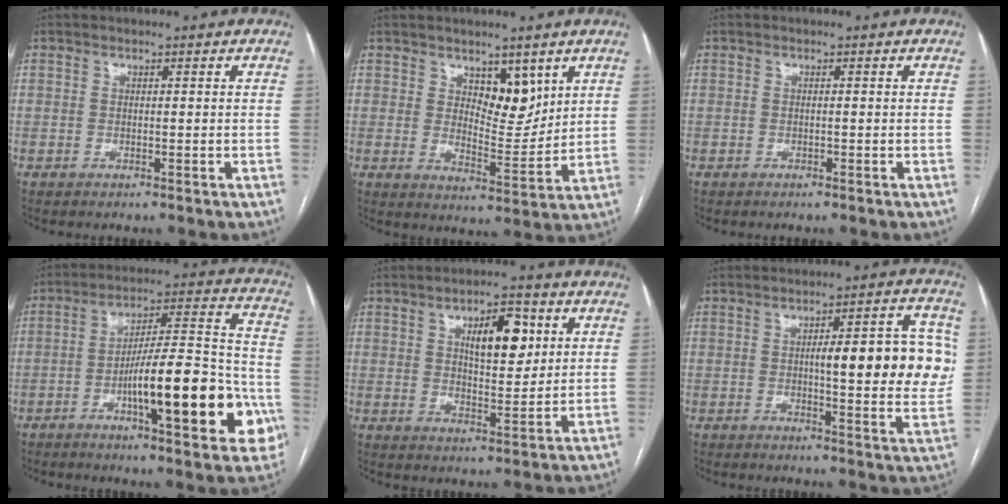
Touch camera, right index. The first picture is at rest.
{"total": 6.7, "force": [3.8, 3.2, 4.5], "torque": [-0.065, -0.009, 0.067]}
{"total": 0.0}
{"total": 20.6, "force": [-6.9, 4.0, 19.0], "torque": [-0.242, 0.022, -0.091]}
{"total": 8.7, "force": [3.1, 3.4, 7.3], "torque": [-0.111, 0.007, 0.051]}
{"total": 13.8, "force": [1.5, 3.0, 13.4], "torque": [-0.158, 0.020, 0.017]}